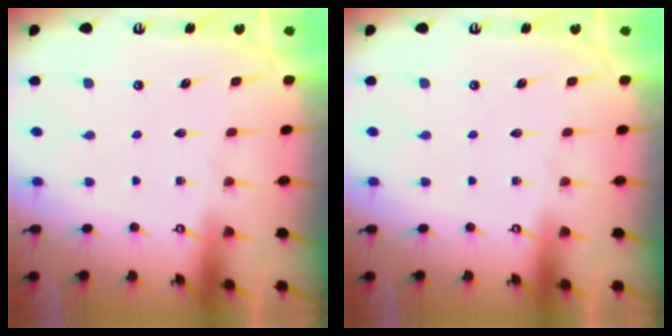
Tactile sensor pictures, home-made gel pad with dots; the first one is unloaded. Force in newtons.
{"total": 0.0}